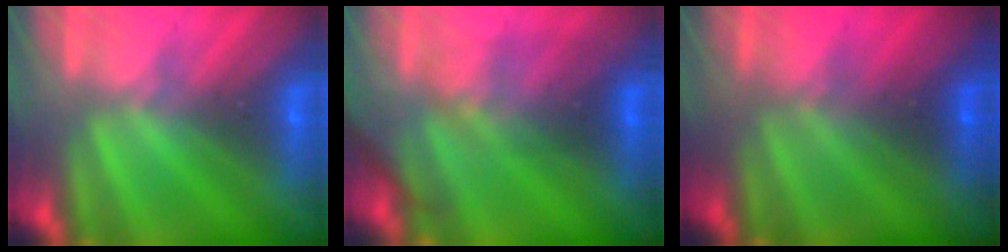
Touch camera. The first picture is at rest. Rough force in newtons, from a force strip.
{"total": 2.8}
{"total": 1.7}